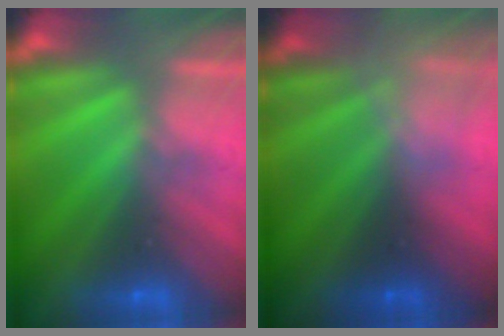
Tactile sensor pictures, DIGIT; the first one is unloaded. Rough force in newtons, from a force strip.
{"total": 2.3}